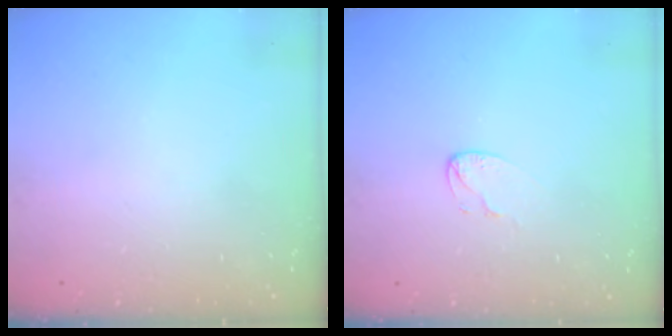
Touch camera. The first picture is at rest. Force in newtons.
{"total": 3.7, "press": 3.7, "slide": 0.3}